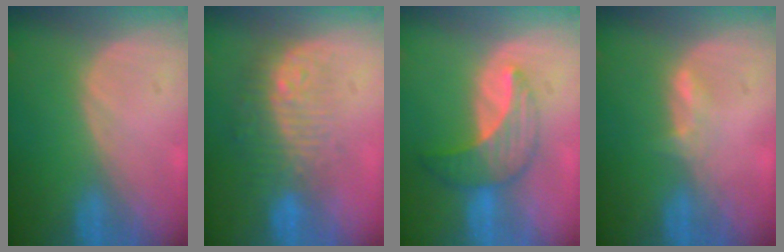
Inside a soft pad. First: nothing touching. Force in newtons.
{"total": 9.7, "press": 8.4, "slide": 5.0}
{"total": 7.3, "press": 6.6, "slide": 3.1}
{"total": 1.7, "press": 1.7, "slide": 0.6}